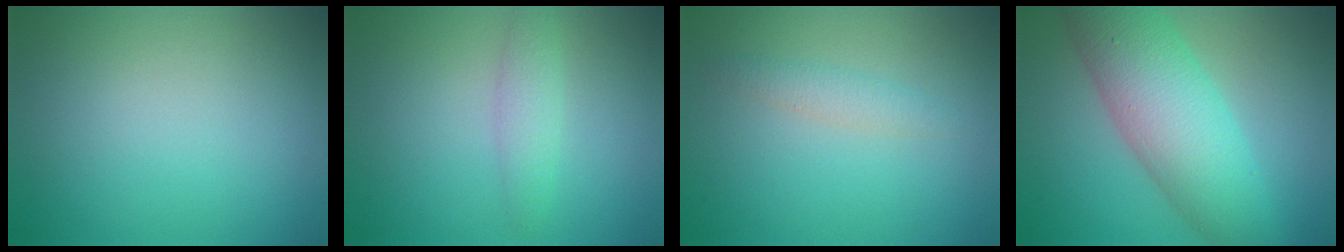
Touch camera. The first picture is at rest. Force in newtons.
{"total": 1.8, "press": 1.8, "slide": 0.0}
{"total": 1.4, "press": 1.4, "slide": 0.0}
{"total": 8.8, "press": 8.8, "slide": 0.3}